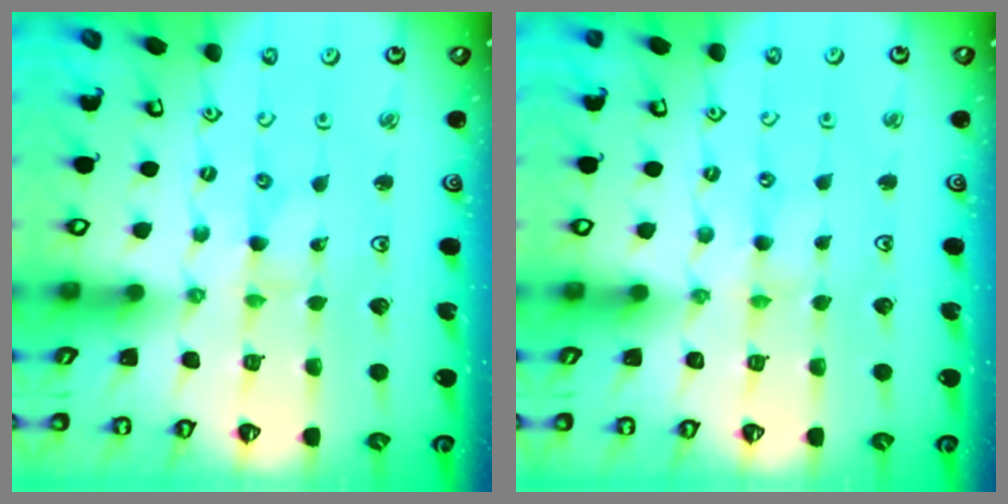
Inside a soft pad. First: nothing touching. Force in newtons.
{"total": 1.6, "press": 1.5, "slide": 0.4}